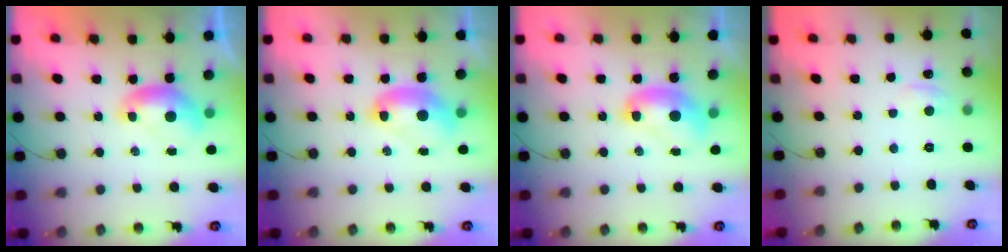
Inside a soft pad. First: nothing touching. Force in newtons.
{"total": 3.5, "press": 3.5, "slide": 0.0}
{"total": 2.5, "press": 2.5, "slide": 0.2}
{"total": 0.9, "press": 0.3, "slide": 0.8}